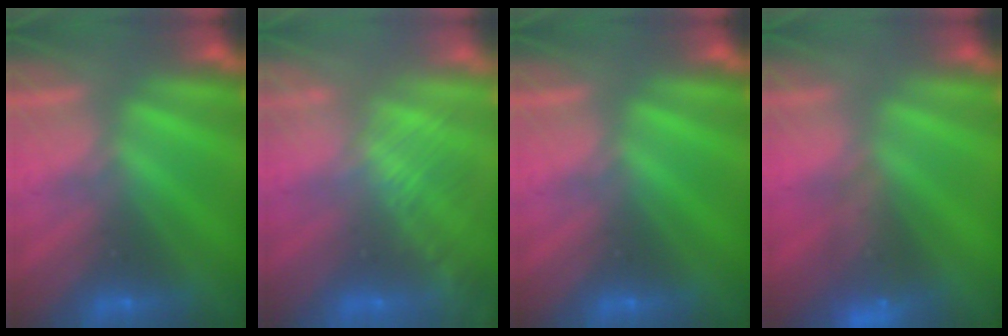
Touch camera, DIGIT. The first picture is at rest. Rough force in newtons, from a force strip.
{"total": 2.9}
{"total": 0.0}
{"total": 12.7}